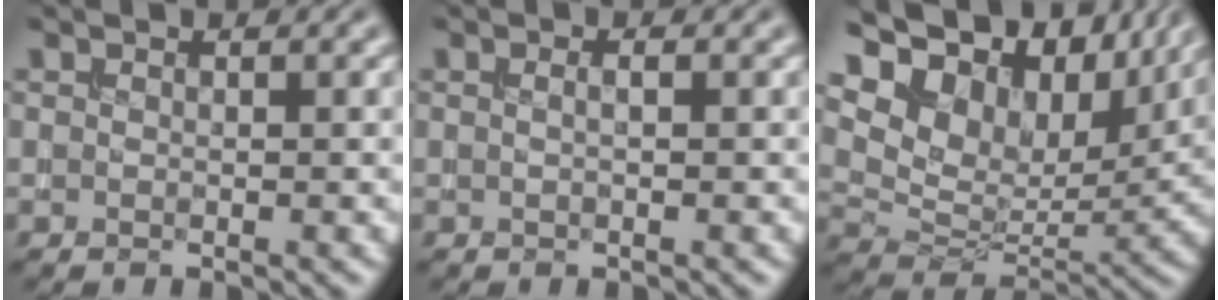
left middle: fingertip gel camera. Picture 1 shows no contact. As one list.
[{"total": 0.8, "force": [0.2, 0.1, 0.7], "torque": [-0.007, -0.005, 0.000]}, {"total": 14.9, "force": [9.1, 8.6, 8.1], "torque": [-0.174, 0.039, 0.147]}]